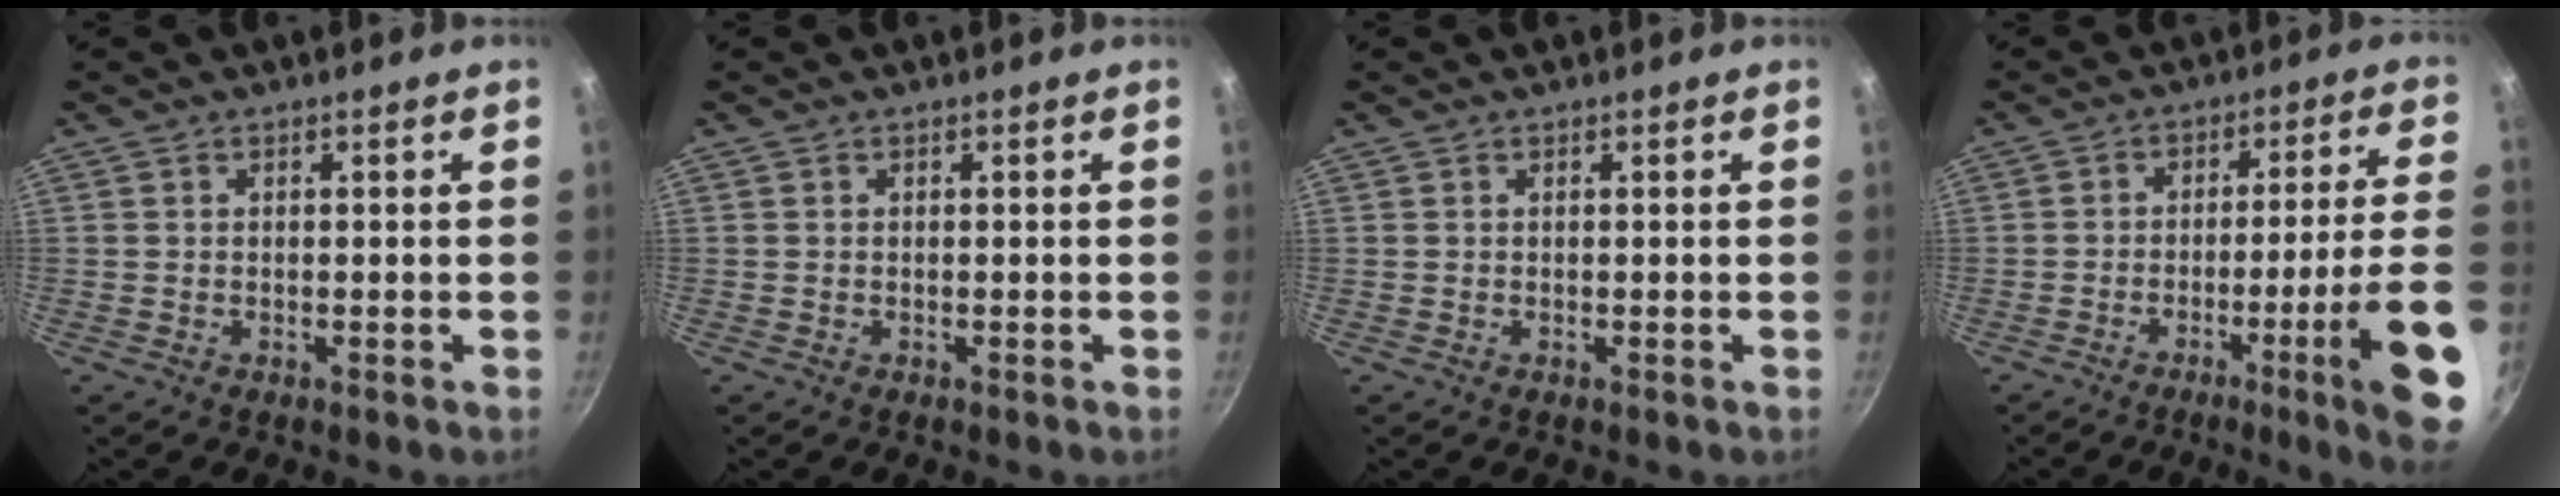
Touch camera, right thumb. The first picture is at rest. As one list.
[{"total": 0.0}, {"total": 0.5, "force": [0.2, -0.2, 0.4], "torque": [-0.008, -0.003, 0.002]}, {"total": 15.8, "force": [-6.8, 0.0, 14.3], "torque": [-0.191, 0.033, -0.096]}]